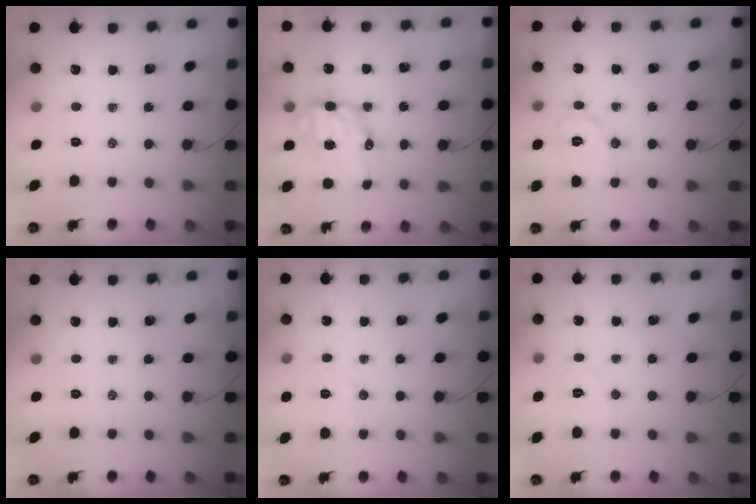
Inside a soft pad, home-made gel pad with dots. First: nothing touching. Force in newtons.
{"total": 9.3, "press": 9.1, "slide": 2.1}
{"total": 8.7, "press": 8.6, "slide": 0.5}
{"total": 0.0}
{"total": 5.4, "press": 5.2, "slide": 1.1}
{"total": 5.1, "press": 5.0, "slide": 1.1}